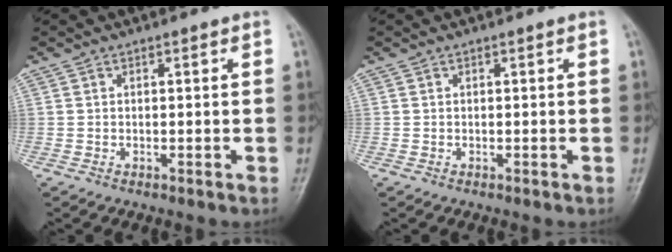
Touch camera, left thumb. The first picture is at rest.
{"total": 0.0}